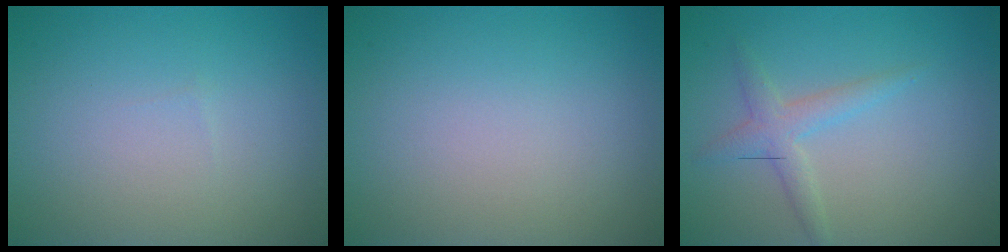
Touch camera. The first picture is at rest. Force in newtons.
{"total": 0.0}
{"total": 2.1, "press": 2.1, "slide": 0.1}